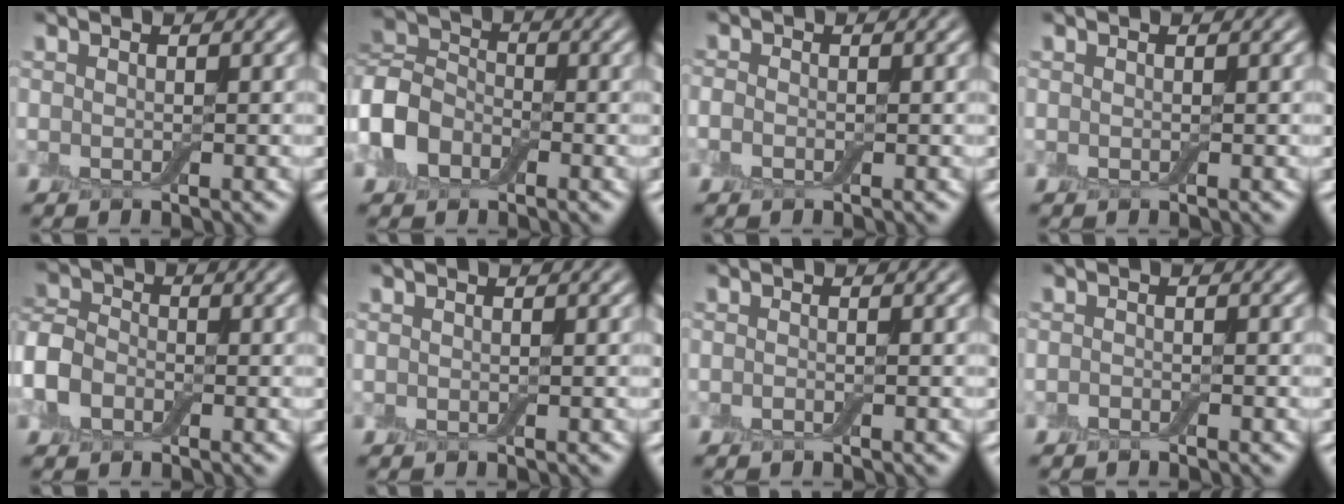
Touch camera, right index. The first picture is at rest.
{"total": 4.7, "force": [-1.7, 3.9, 1.9], "torque": [-0.042, 0.011, -0.049]}
{"total": 0.9, "force": [-0.5, 0.8, 0.2], "torque": [-0.006, 0.005, -0.014]}
{"total": 0.0}
{"total": 4.0, "force": [-1.6, 3.2, 1.8], "torque": [-0.043, 0.011, -0.046]}
{"total": 0.0}
{"total": 0.5, "force": [-0.5, 0.2, 0.0], "torque": [0.000, 0.000, -0.011]}
{"total": 0.7, "force": [-0.7, 0.2, -0.2], "torque": [0.004, 0.003, -0.015]}